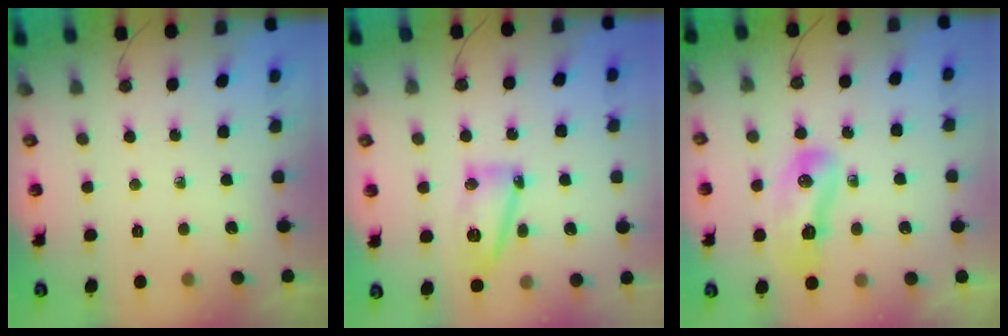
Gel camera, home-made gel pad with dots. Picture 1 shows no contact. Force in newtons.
{"total": 11.0, "press": 10.9, "slide": 0.8}
{"total": 12.7, "press": 12.6, "slide": 1.5}